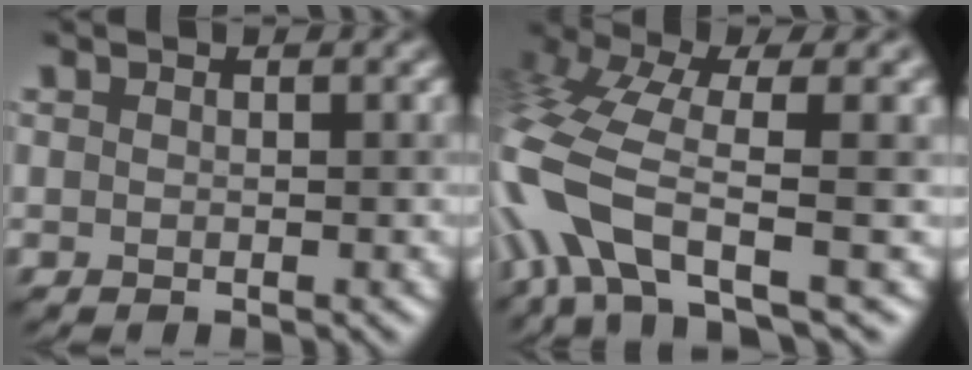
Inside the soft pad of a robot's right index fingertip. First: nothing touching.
{"total": 9.9, "force": [-2.1, 3.8, 8.9], "torque": [-0.187, 0.011, -0.057]}